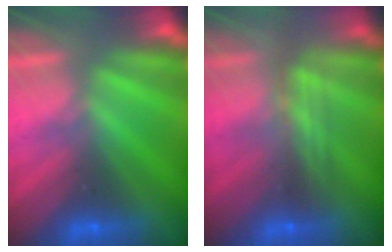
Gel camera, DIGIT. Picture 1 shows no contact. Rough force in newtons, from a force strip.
{"total": 2.4}